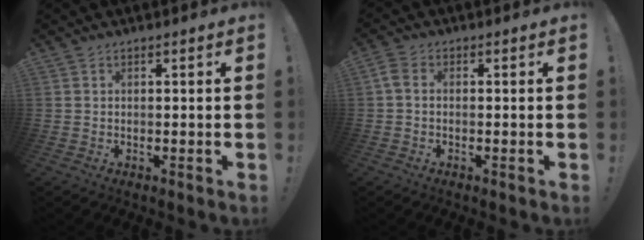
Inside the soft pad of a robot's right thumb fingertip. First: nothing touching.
{"total": 2.5, "force": [0.2, 1.6, 2.0], "torque": [-0.041, 0.009, 0.007]}